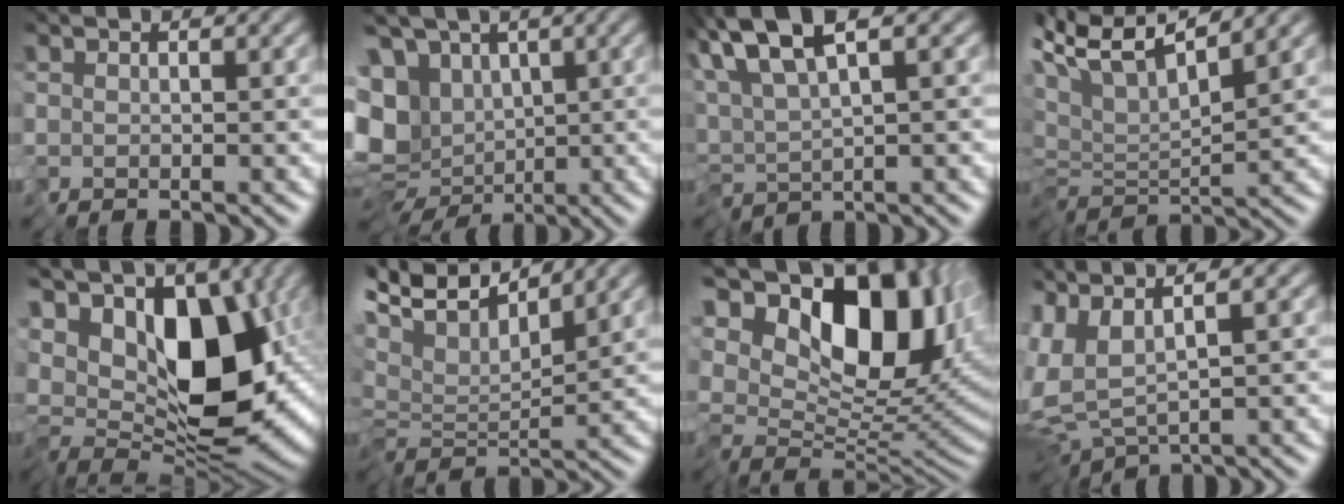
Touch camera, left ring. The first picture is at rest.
{"total": 13.9, "force": [-1.2, 11.5, 7.6], "torque": [-0.165, -0.012, -0.027]}
{"total": 7.8, "force": [4.5, 2.3, 5.9], "torque": [-0.140, 0.020, 0.086]}
{"total": 6.1, "force": [3.5, 1.0, 4.8], "torque": [-0.102, 0.014, 0.056]}
{"total": 11.9, "force": [2.2, 6.4, 9.8], "torque": [-0.148, -0.001, 0.037]}
{"total": 5.5, "force": [4.1, 0.5, 3.6], "torque": [-0.087, 0.014, 0.070]}
{"total": 14.8, "force": [6.1, 8.1, 10.7], "torque": [-0.177, 0.019, 0.109]}
{"total": 5.1, "force": [2.1, 1.4, 4.4], "torque": [-0.112, -0.001, 0.051]}